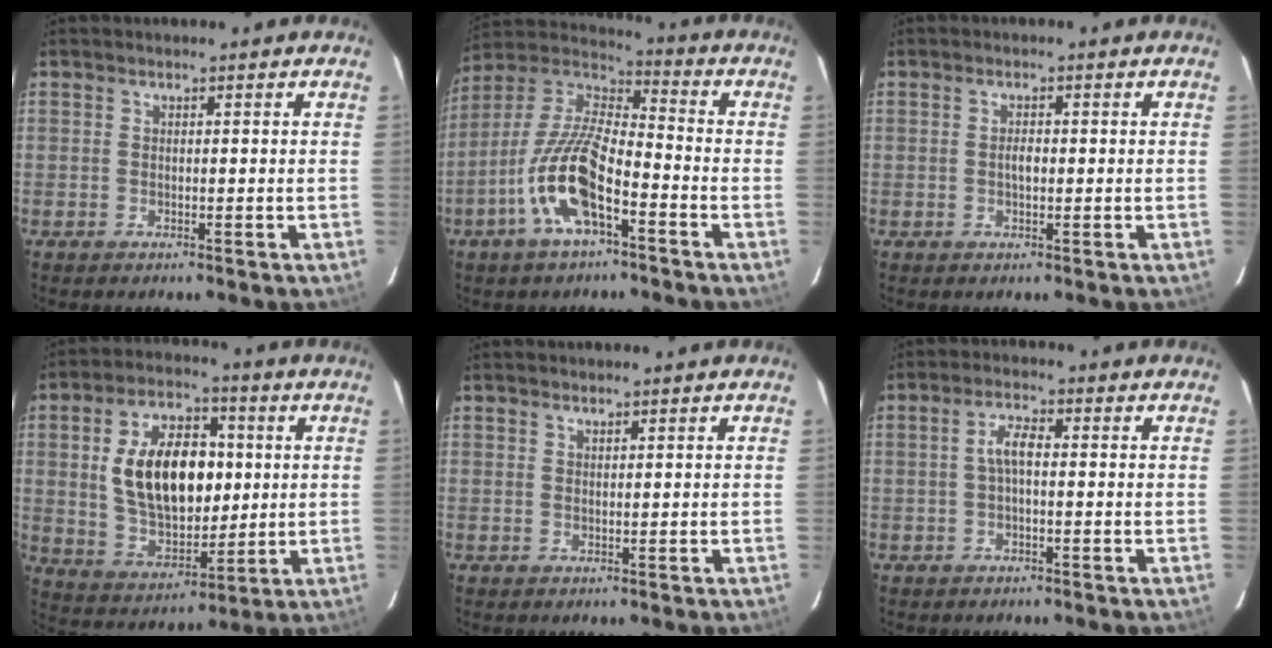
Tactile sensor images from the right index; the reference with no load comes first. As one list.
[{"total": 14.9, "force": [-6.8, 4.8, 12.4], "torque": [-0.257, -0.005, -0.135]}, {"total": 1.7, "force": [-0.1, 0.8, 1.5], "torque": [-0.027, 0.003, -0.003]}, {"total": 17.6, "force": [2.4, 10.4, 14.0], "torque": [-0.258, 0.019, 0.057]}, {"total": 0.6, "force": [0.6, 0.1, 0.2], "torque": [-0.004, 0.000, 0.011]}, {"total": 3.3, "force": [-0.3, 1.1, 3.1], "torque": [-0.062, 0.010, -0.005]}]